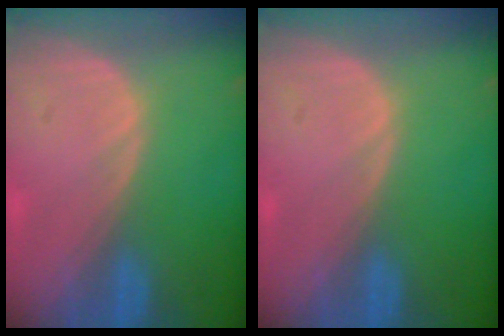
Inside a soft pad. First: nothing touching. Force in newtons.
{"total": 0.0}